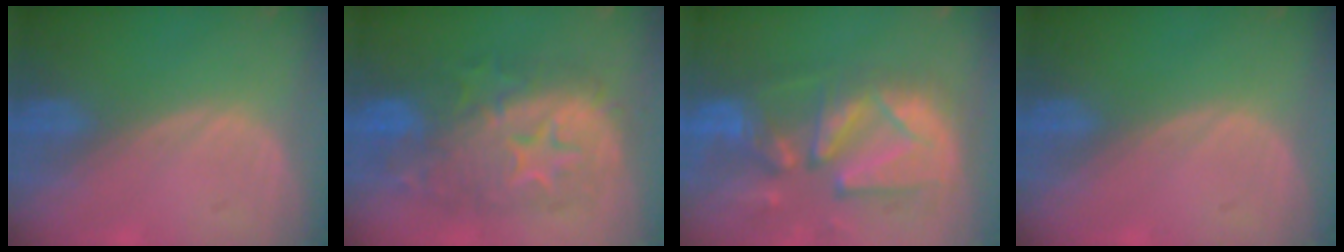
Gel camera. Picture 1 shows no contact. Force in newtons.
{"total": 11.5, "press": 11.5, "slide": 0.9}
{"total": 13.2, "press": 11.3, "slide": 6.9}
{"total": 0.0}